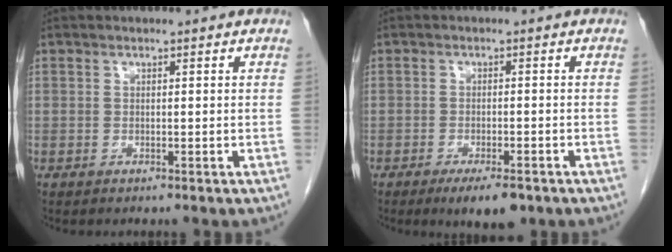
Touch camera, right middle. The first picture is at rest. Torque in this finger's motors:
{"motor_torque": [0.64, -0.46, 0.27, 0.05]}